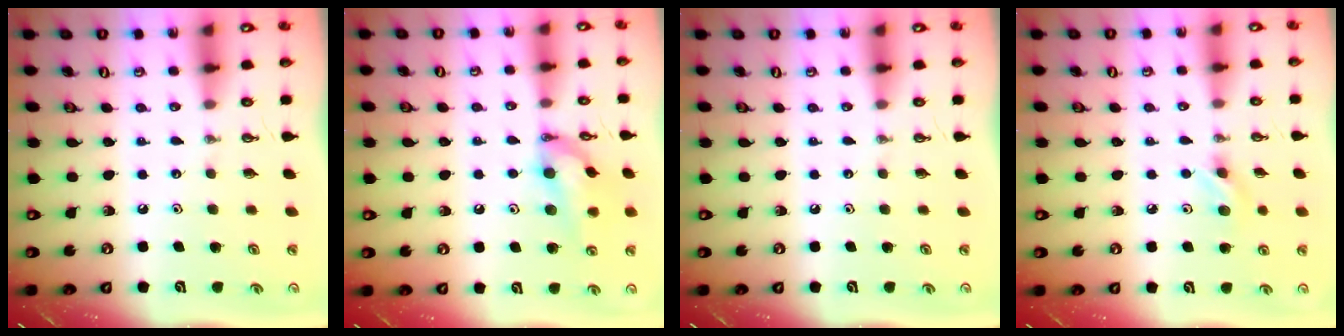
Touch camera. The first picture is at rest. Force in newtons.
{"total": 14.2, "press": 13.4, "slide": 4.6}
{"total": 0.0}
{"total": 7.4, "press": 7.1, "slide": 2.1}